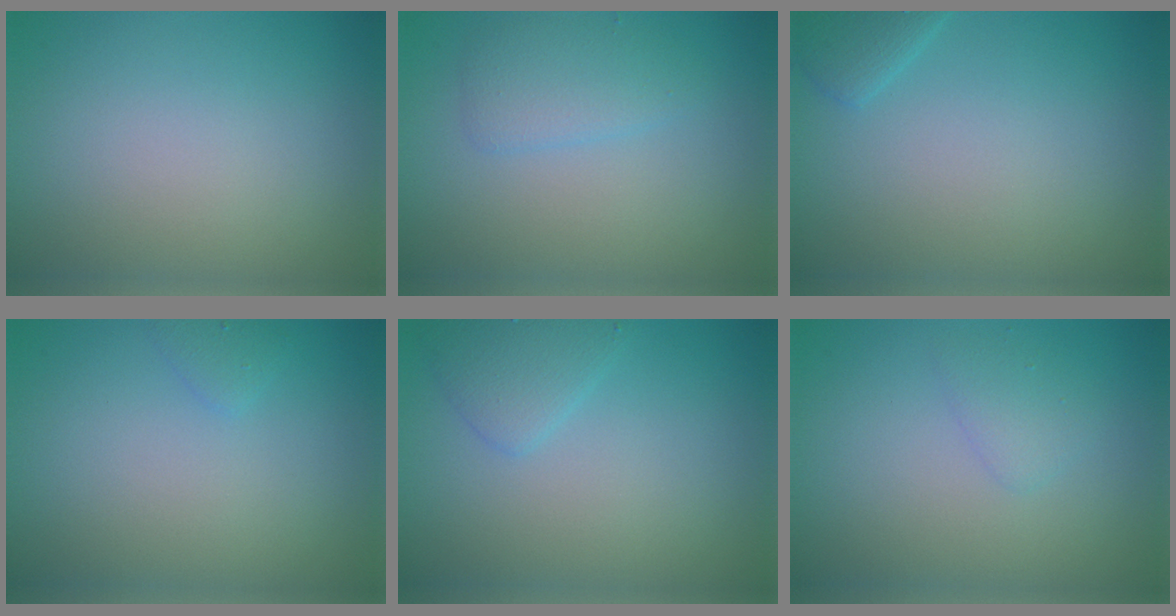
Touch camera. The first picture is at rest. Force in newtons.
{"total": 2.3, "press": 2.3, "slide": 0.2}
{"total": 1.8, "press": 1.8, "slide": 0.1}
{"total": 0.9, "press": 0.9, "slide": 0.0}
{"total": 2.1, "press": 2.1, "slide": 0.0}
{"total": 1.3, "press": 1.3, "slide": 0.1}